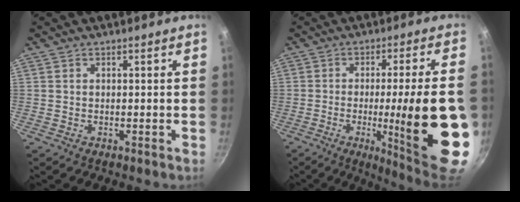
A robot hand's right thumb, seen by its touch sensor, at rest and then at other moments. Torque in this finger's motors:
{"motor_torque": [1.37, 3.64, 1.91, -0.03, 0.51]}